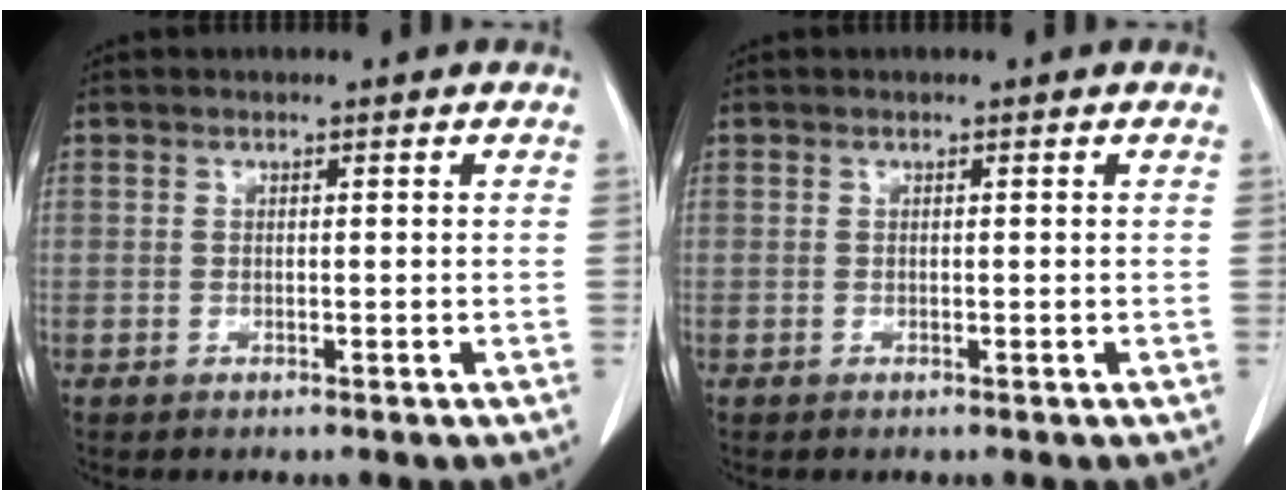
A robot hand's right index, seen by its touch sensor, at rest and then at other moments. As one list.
[{"total": 0.0}]